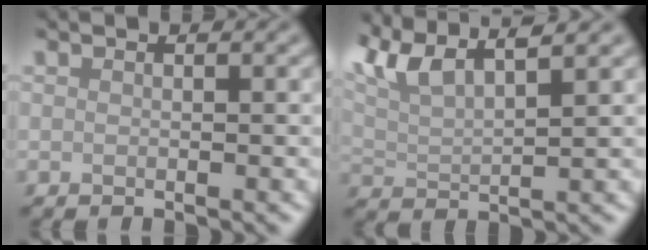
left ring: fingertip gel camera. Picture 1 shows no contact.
{"total": 10.2, "force": [7.4, 3.3, 6.1], "torque": [-0.133, 0.047, 0.102]}